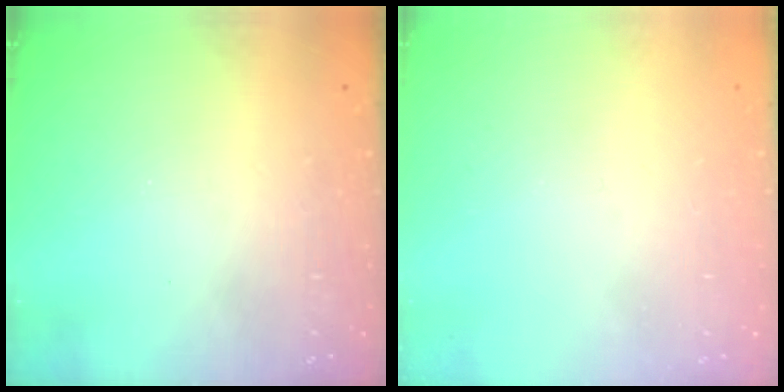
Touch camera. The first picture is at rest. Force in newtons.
{"total": 0.0}